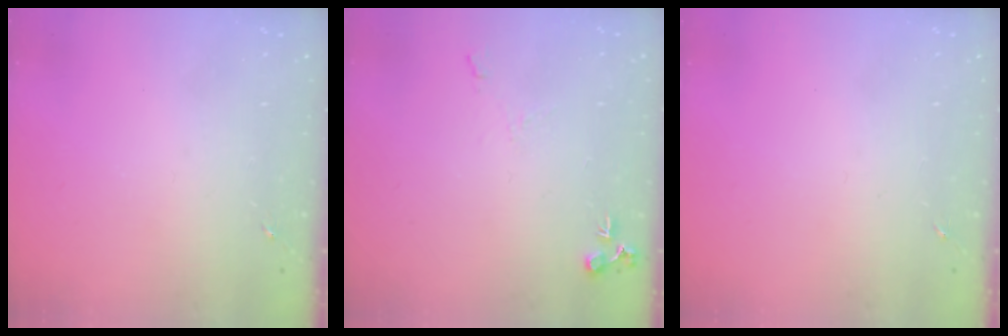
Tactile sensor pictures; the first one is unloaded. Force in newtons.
{"total": 6.8, "press": 6.8, "slide": 0.9}
{"total": 0.0}